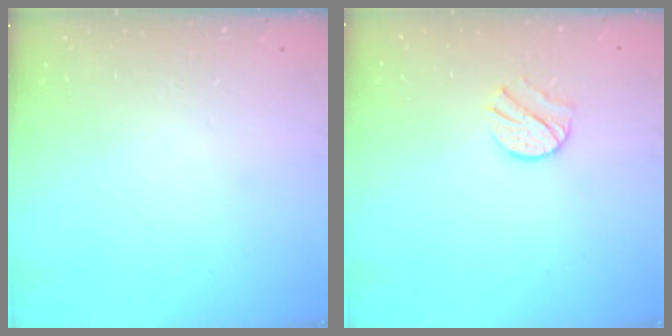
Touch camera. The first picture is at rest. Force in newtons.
{"total": 8.1, "press": 8.1, "slide": 0.1}